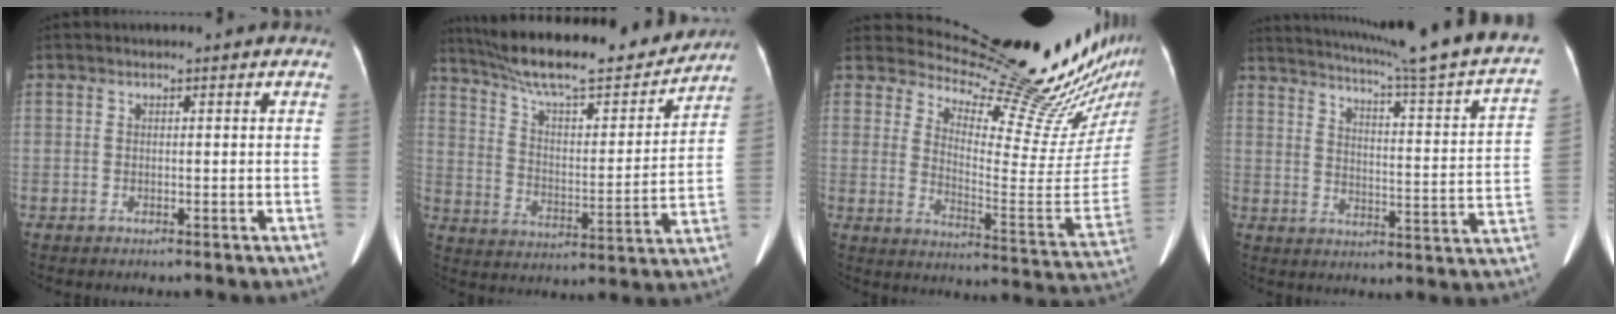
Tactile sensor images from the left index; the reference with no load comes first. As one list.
[{"total": 23.0, "force": [20.1, 3.6, 10.6], "torque": [-0.181, 0.003, 0.302]}, {"total": 23.4, "force": [21.7, 2.1, 8.3], "torque": [-0.124, -0.126, 0.276]}, {"total": 26.8, "force": [22.7, -0.2, 14.2], "torque": [-0.217, -0.058, 0.285]}]